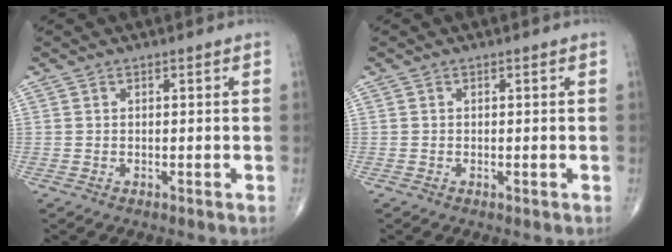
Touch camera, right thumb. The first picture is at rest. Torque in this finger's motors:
{"motor_torque": [2.63, 0.97, 0.16, -0.07, -0.02]}